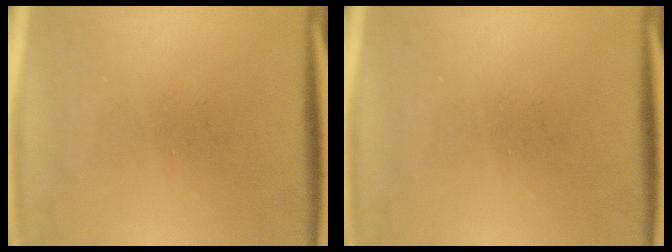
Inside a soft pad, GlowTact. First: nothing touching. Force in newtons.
{"total": 0.0}